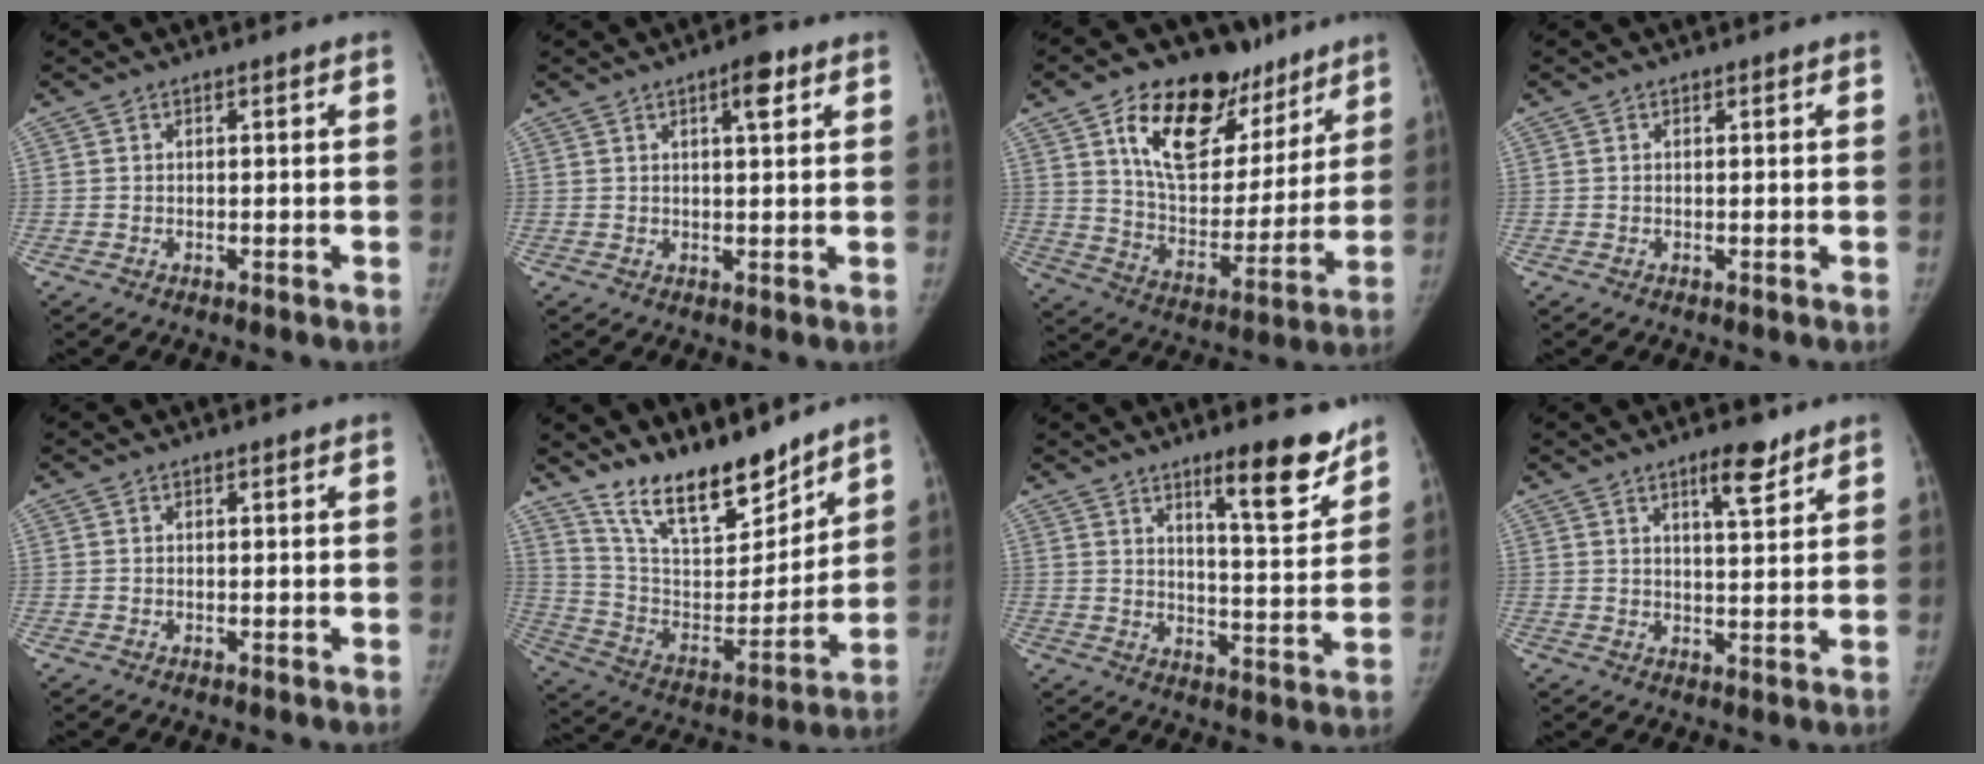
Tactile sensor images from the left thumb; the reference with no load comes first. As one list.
[{"total": 4.0, "force": [2.0, 1.0, 3.3], "torque": [-0.044, -0.006, 0.026]}, {"total": 24.4, "force": [13.8, 13.7, 14.8], "torque": [-0.180, -0.040, 0.230]}, {"total": 0.0}, {"total": 0.0}, {"total": 18.8, "force": [15.4, 6.1, 8.9], "torque": [-0.109, -0.098, 0.276]}, {"total": 11.7, "force": [8.3, 2.3, 7.9], "torque": [-0.088, -0.065, 0.126]}, {"total": 5.9, "force": [4.0, 1.5, 4.1], "torque": [-0.051, -0.028, 0.062]}]